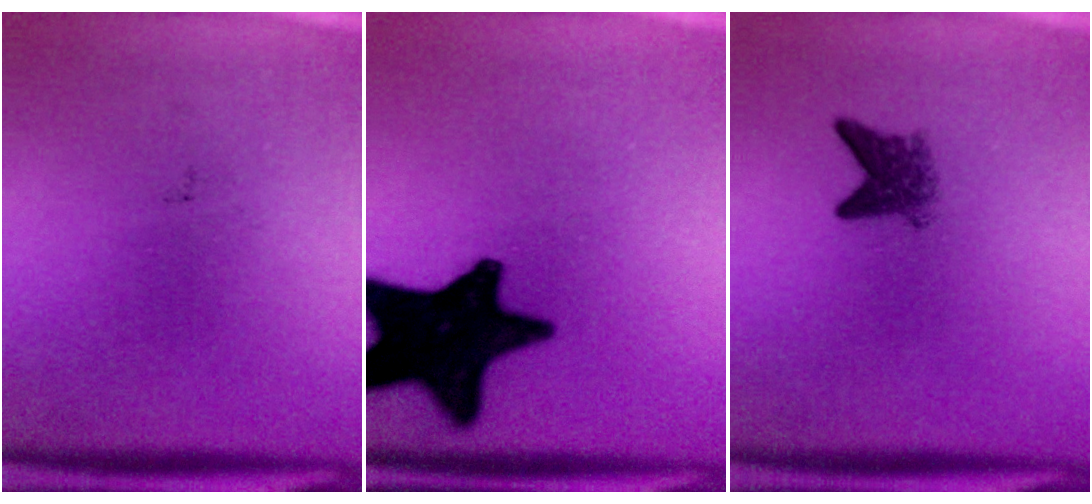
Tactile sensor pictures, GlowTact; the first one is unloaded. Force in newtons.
{"total": 16.8}
{"total": 3.1}